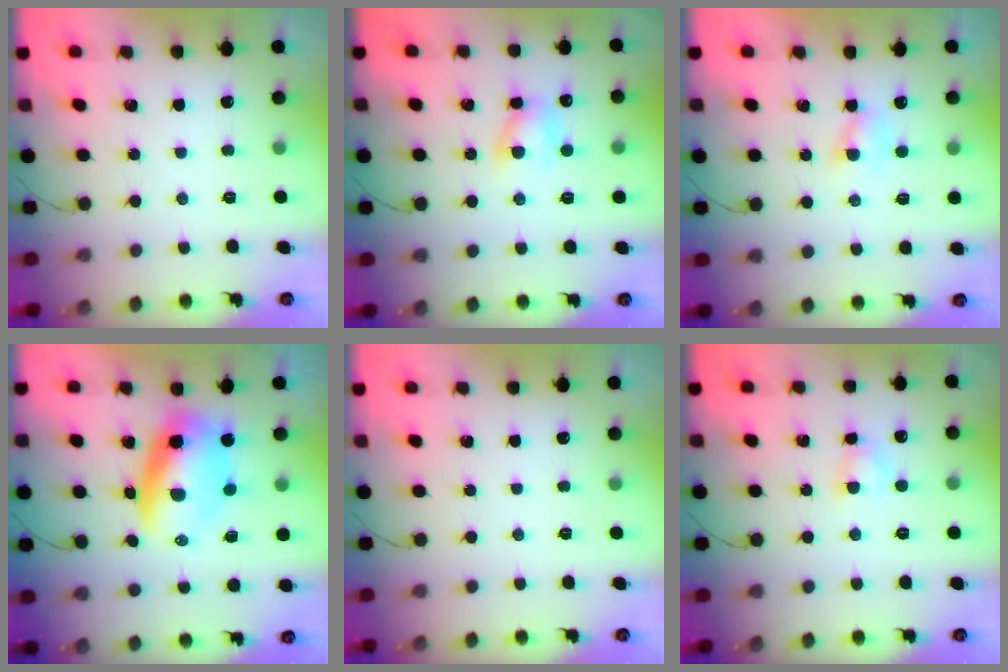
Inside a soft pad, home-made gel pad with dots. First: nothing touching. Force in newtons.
{"total": 6.4, "press": 6.2, "slide": 1.5}
{"total": 2.0, "press": 1.8, "slide": 0.9}
{"total": 9.4, "press": 9.1, "slide": 2.4}
{"total": 0.0}
{"total": 3.0, "press": 2.8, "slide": 0.9}